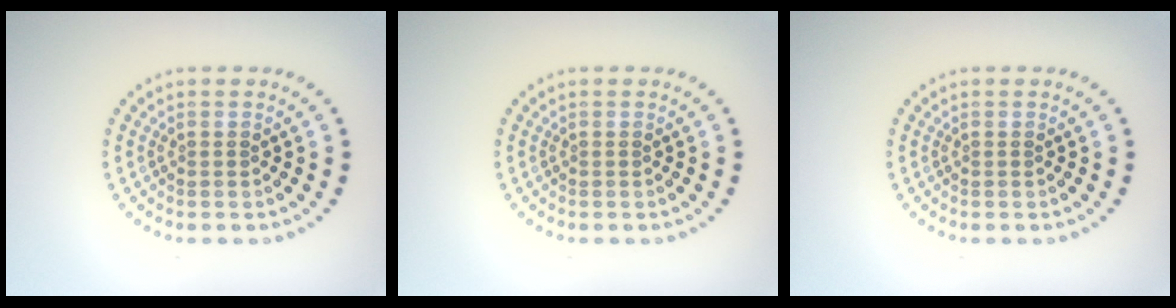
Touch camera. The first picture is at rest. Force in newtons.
{"total": 0.0}
{"total": 0.0}